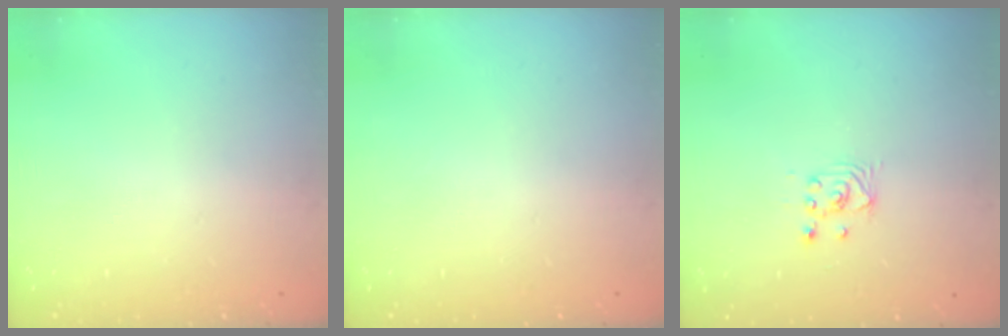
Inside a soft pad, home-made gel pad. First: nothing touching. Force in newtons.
{"total": 0.0}
{"total": 2.2, "press": 2.2, "slide": 0.2}